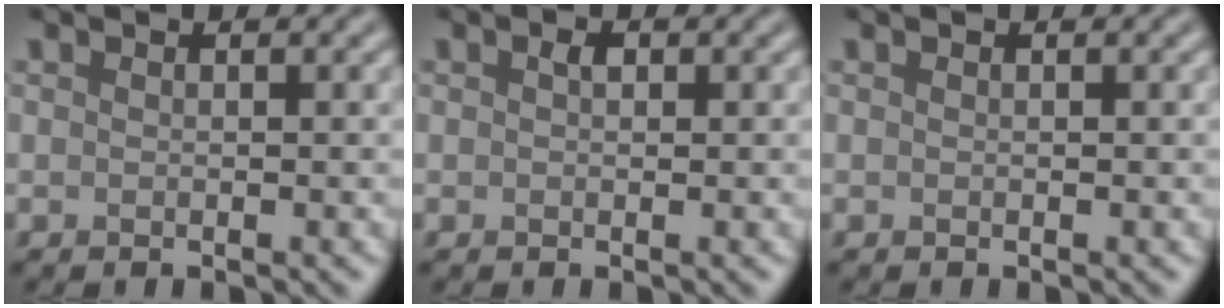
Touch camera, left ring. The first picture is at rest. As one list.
[{"total": 0.9, "force": [0.3, 0.5, 0.6], "torque": [-0.010, 0.001, 0.002]}, {"total": 0.0}]